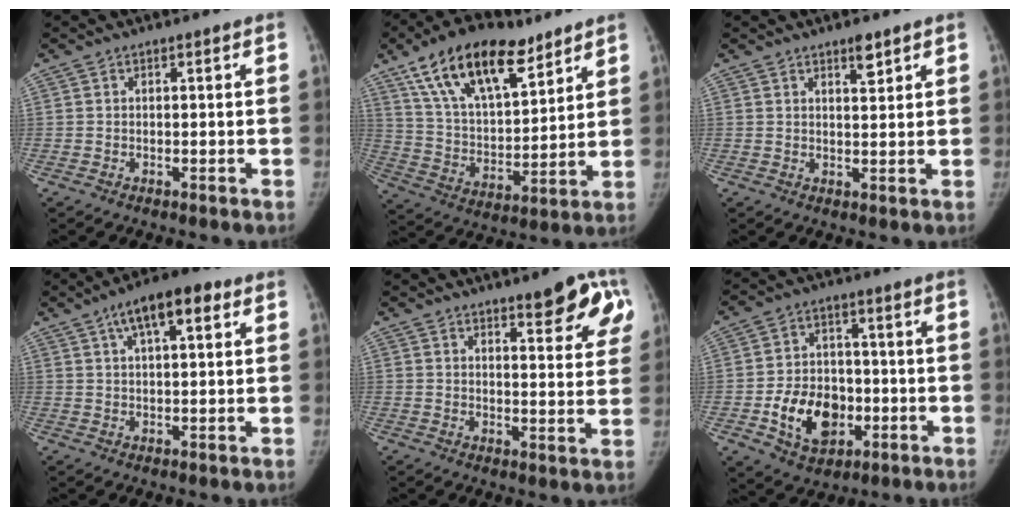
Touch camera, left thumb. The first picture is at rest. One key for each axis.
{"total": 20.7, "fx": 12.9, "fy": 9.4, "fz": 13.3, "tx": -0.201, "ty": -0.040, "tz": 0.236}
{"total": 4.0, "fx": 2.9, "fy": 1.3, "fz": 2.5, "tx": -0.027, "ty": -0.021, "tz": 0.045}
{"total": 9.6, "fx": 4.4, "fy": 3.6, "fz": 7.7, "tx": -0.112, "ty": 0.008, "tz": 0.066}
{"total": 10.0, "fx": 5.8, "fy": 2.8, "fz": 7.6, "tx": -0.065, "ty": -0.028, "tz": 0.071}
{"total": 13.1, "fx": -3.6, "fy": 9.7, "fz": 8.1, "tx": -0.097, "ty": 0.016, "tz": -0.053}